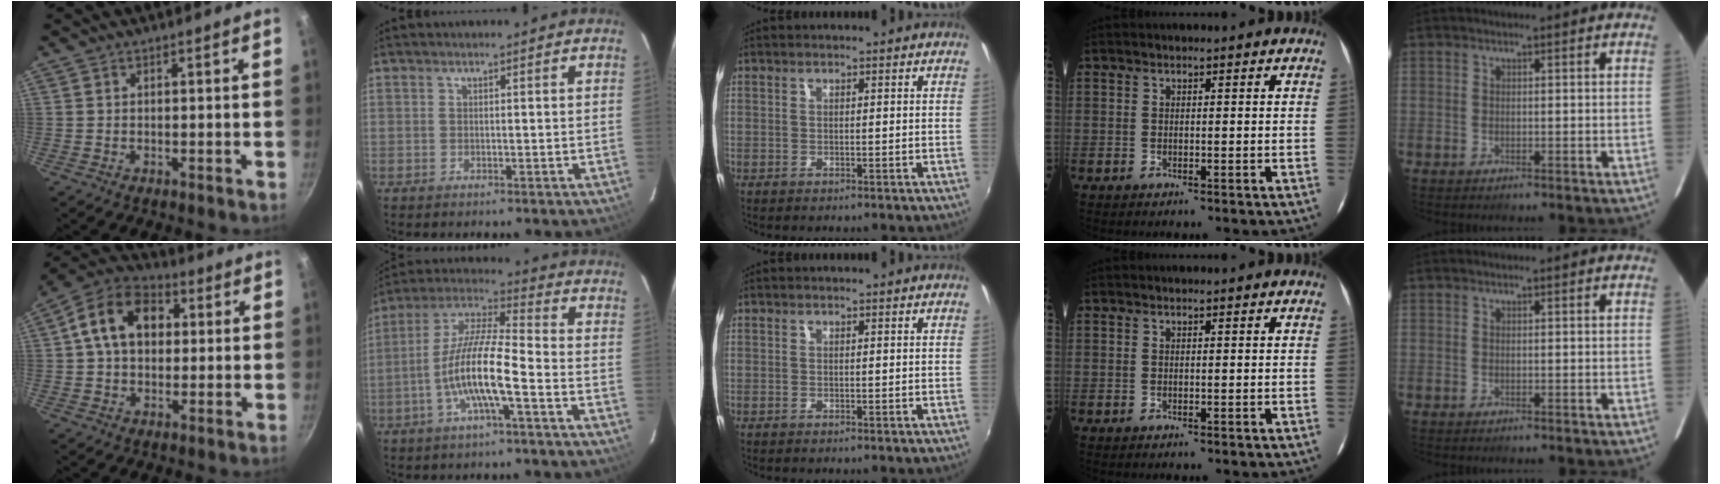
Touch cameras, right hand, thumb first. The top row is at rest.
{"thumb": {"total": 13.4, "force": [2.3, 9.8, 8.9], "torque": [-0.117, 0.024, 0.019]}, "index": {"total": 12.1, "force": [-4.3, 1.5, 11.2], "torque": [-0.229, 0.005, -0.087]}}